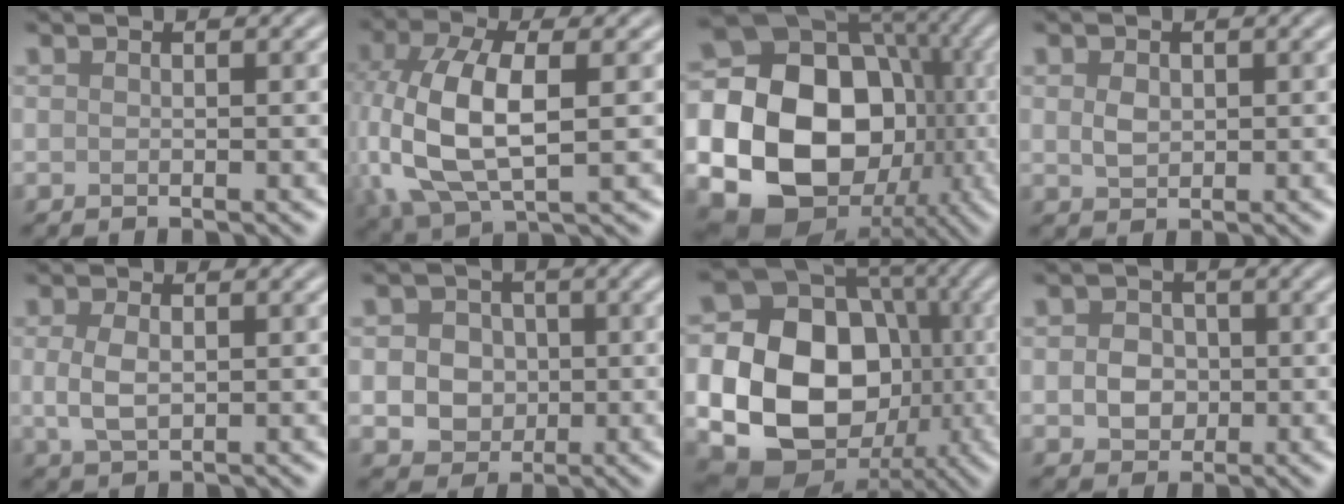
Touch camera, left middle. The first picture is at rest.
{"total": 9.3, "force": [0.2, 4.7, 8.0], "torque": [-0.182, 0.001, 0.003]}
{"total": 24.5, "force": [-4.0, 21.2, 11.7], "torque": [-0.224, -0.021, -0.109]}
{"total": 1.7, "force": [0.3, 1.3, 1.1], "torque": [-0.023, 0.000, 0.007]}
{"total": 2.7, "force": [0.2, 1.6, 2.1], "torque": [-0.052, -0.002, 0.004]}
{"total": 5.3, "force": [0.1, 4.7, 2.5], "torque": [-0.027, 0.020, -0.019]}
{"total": 20.2, "force": [-2.5, 17.3, 10.1], "torque": [-0.201, -0.013, -0.083]}
{"total": 2.9, "force": [-0.2, 2.5, 1.5], "torque": [-0.022, -0.001, -0.009]}